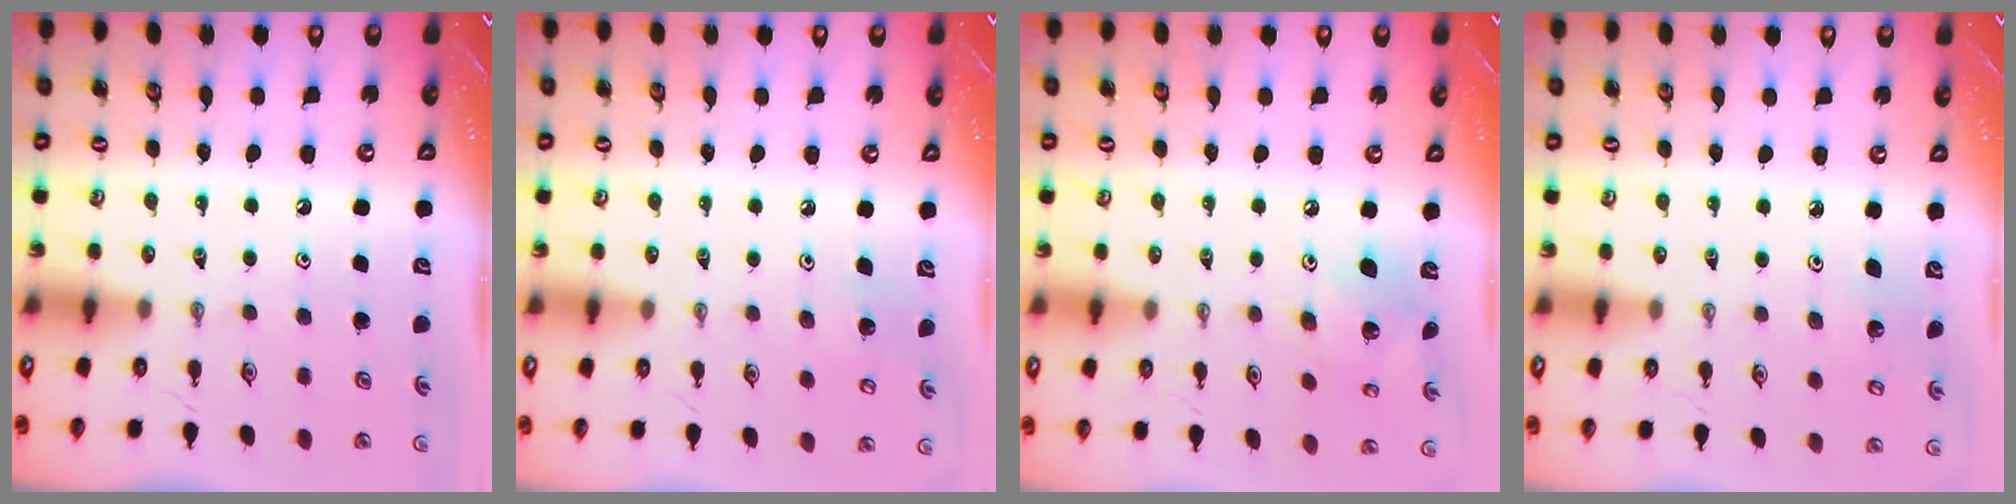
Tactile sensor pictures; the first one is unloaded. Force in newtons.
{"total": 5.3, "press": 5.3, "slide": 0.4}
{"total": 9.7, "press": 9.7, "slide": 0.6}
{"total": 2.3, "press": 2.3, "slide": 0.1}